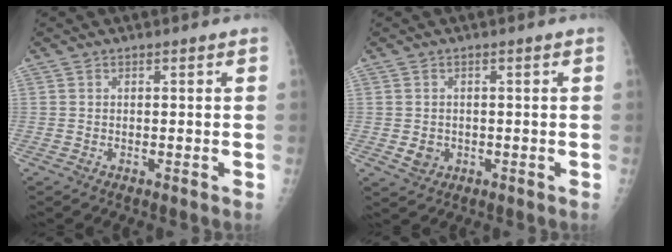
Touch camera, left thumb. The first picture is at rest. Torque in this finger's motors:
{"motor_torque": [-0.06, 0.19, 0.29, -0.01, 0.00]}